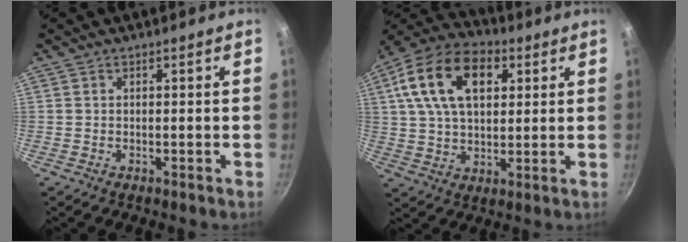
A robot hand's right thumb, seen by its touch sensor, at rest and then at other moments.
{"total": 18.5, "force": [5.9, 11.5, 13.2], "torque": [-0.217, 0.006, 0.091]}